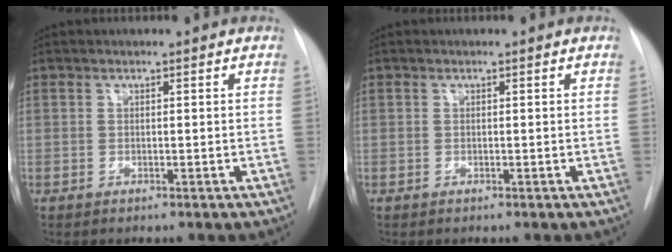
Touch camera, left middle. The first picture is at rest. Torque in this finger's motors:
{"motor_torque": [0.27, -0.28, 0.00, 0.01]}